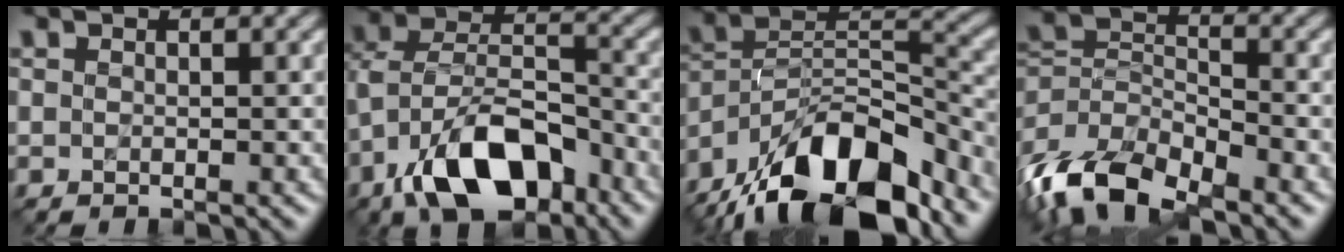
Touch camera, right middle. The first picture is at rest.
{"total": 10.3, "force": [-5.8, 5.1, 6.9], "torque": [-0.119, 0.008, -0.110]}
{"total": 14.5, "force": [-10.5, 5.7, 8.2], "torque": [-0.149, 0.020, -0.194]}
{"total": 9.5, "force": [-6.3, 4.2, 5.7], "torque": [-0.118, -0.008, -0.129]}